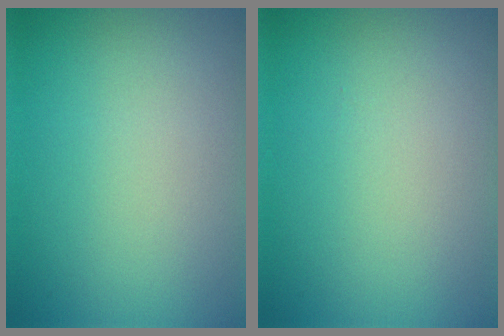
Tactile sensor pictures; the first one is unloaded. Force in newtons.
{"total": 0.0}